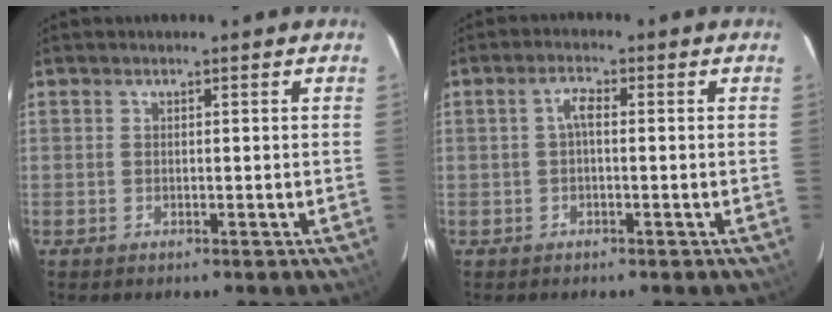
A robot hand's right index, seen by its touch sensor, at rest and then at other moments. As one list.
[{"total": 2.2, "force": [-0.1, 0.8, 2.1], "torque": [-0.044, 0.010, -0.002]}]